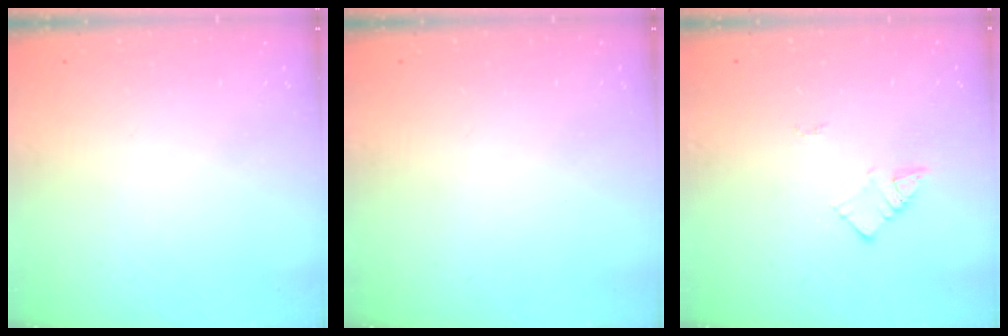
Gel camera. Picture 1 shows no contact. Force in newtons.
{"total": 0.0}
{"total": 3.3, "press": 3.3, "slide": 0.2}